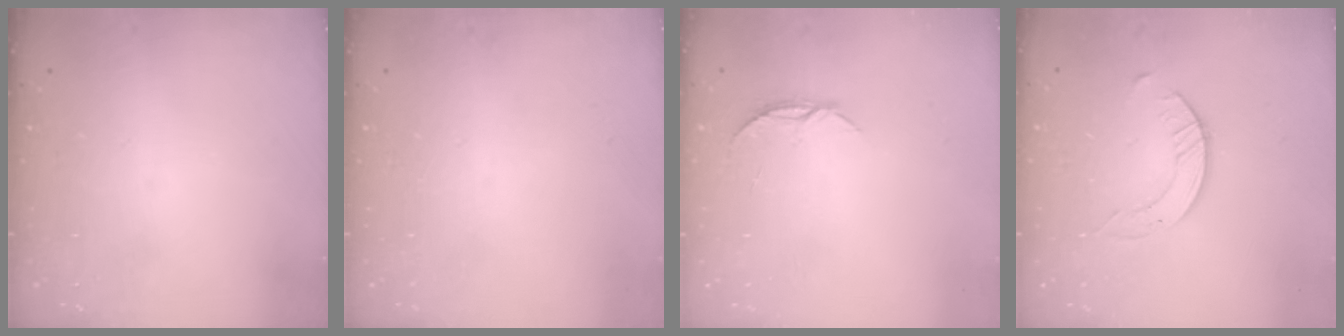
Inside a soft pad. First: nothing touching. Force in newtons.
{"total": 0.0}
{"total": 4.3, "press": 4.3, "slide": 0.5}
{"total": 3.5, "press": 3.4, "slide": 0.4}